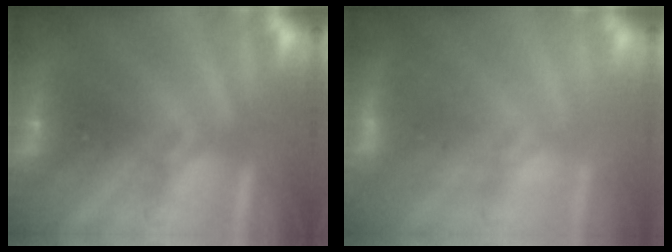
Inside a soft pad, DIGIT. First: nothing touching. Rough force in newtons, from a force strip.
{"total": 2.6}